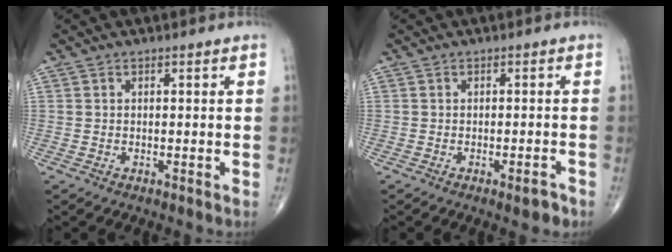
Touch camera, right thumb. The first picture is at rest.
{"total": 2.6, "force": [-1.6, 0.8, 1.9], "torque": [-0.022, 0.006, -0.020]}